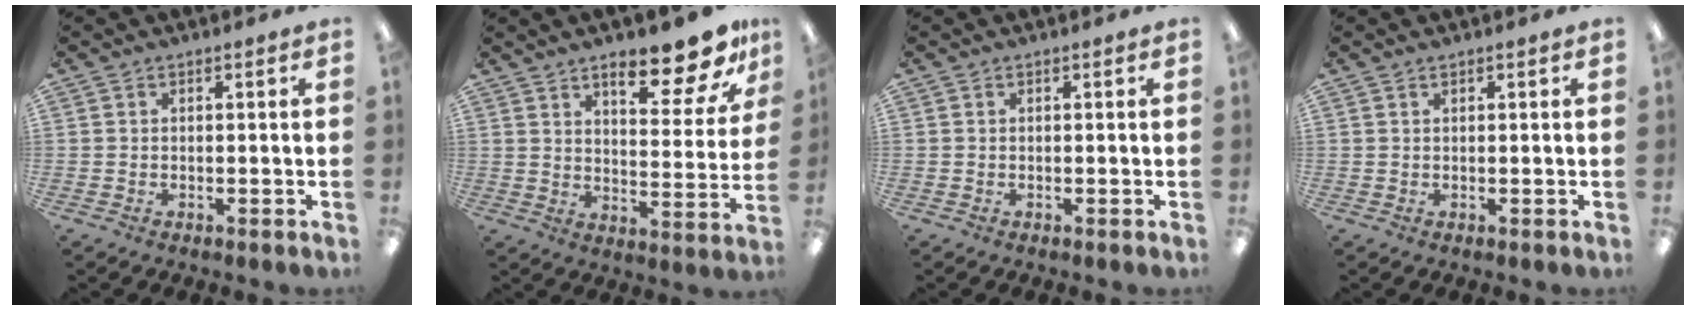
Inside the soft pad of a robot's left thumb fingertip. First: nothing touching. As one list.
[{"total": 15.5, "force": [11.2, 4.5, 9.7], "torque": [-0.128, -0.069, 0.180]}, {"total": 0.0}, {"total": 0.5, "force": [0.4, 0.2, 0.3], "torque": [-0.006, 0.002, 0.007]}]